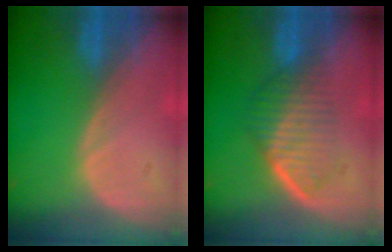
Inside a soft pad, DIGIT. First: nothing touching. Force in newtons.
{"total": 6.9, "press": 6.0, "slide": 3.4}